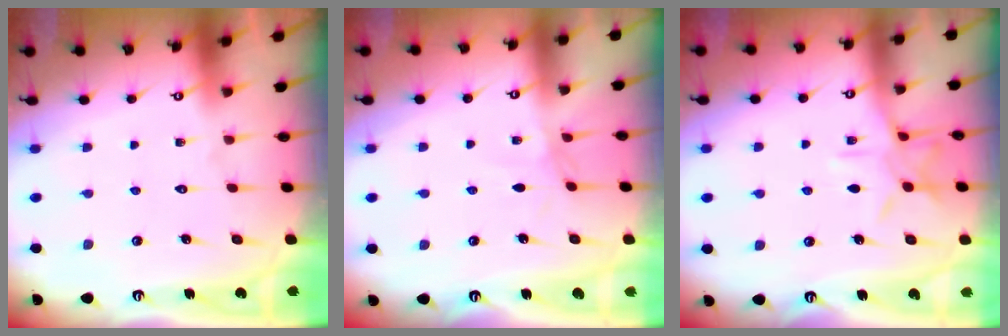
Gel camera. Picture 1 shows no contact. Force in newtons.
{"total": 1.4, "press": 1.3, "slide": 0.4}
{"total": 8.8, "press": 8.8, "slide": 0.4}